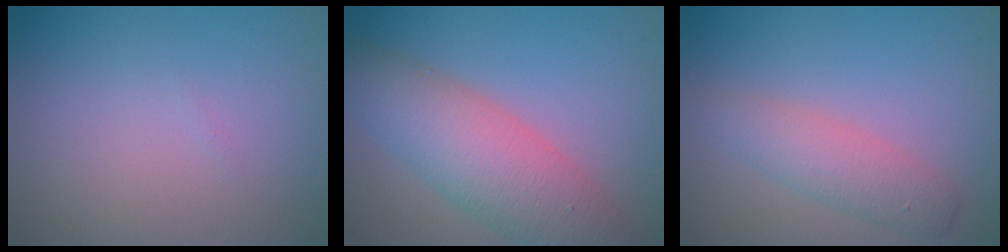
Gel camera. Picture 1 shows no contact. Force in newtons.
{"total": 8.1, "press": 8.1, "slide": 0.3}
{"total": 3.3, "press": 3.3, "slide": 0.1}